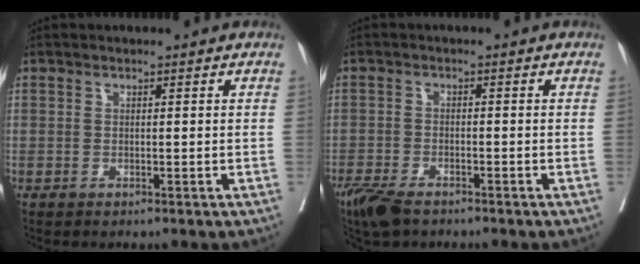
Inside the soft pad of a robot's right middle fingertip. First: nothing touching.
{"total": 5.3, "force": [-4.0, 1.7, 2.9], "torque": [-0.055, -0.010, -0.071]}